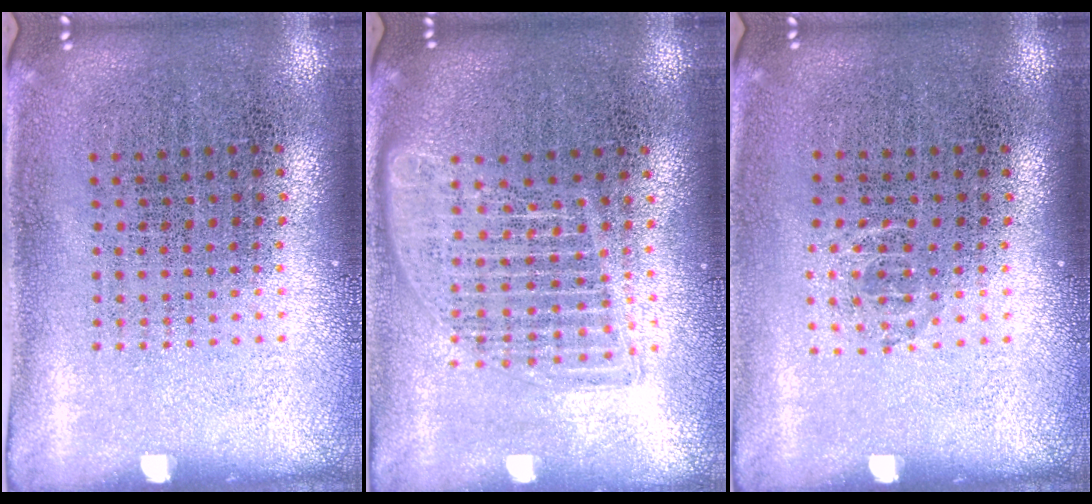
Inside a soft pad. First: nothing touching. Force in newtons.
{"total": 1.6, "press": 1.4, "slide": 0.7}
{"total": 0.5, "press": 0.4, "slide": 0.4}